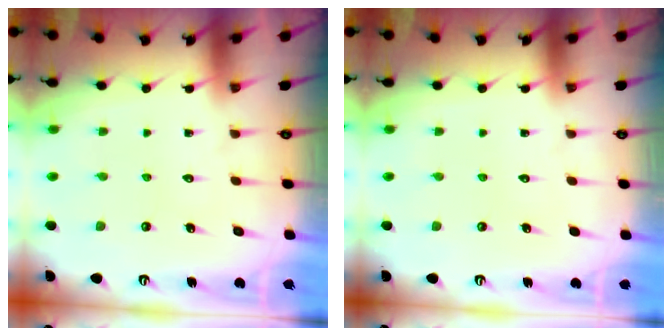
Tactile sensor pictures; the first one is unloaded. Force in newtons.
{"total": 0.0}